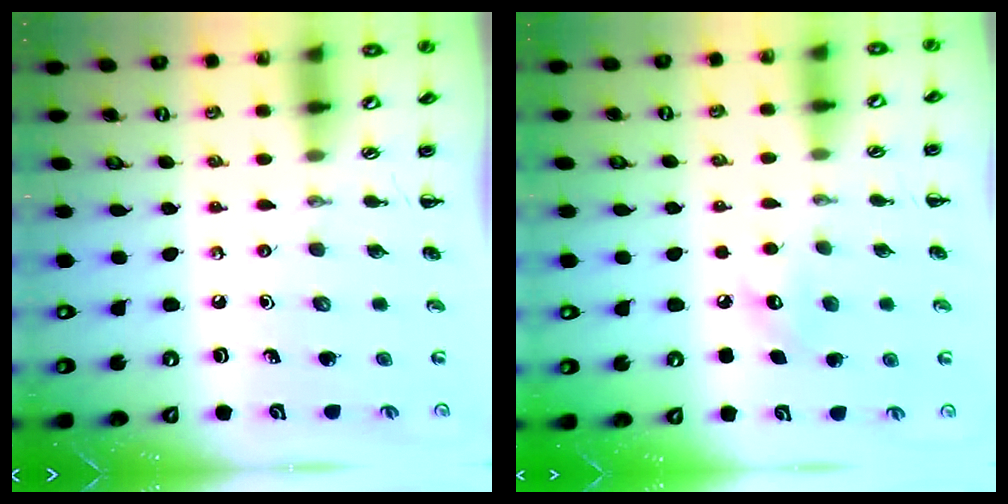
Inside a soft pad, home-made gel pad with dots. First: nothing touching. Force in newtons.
{"total": 5.9, "press": 5.7, "slide": 1.6}